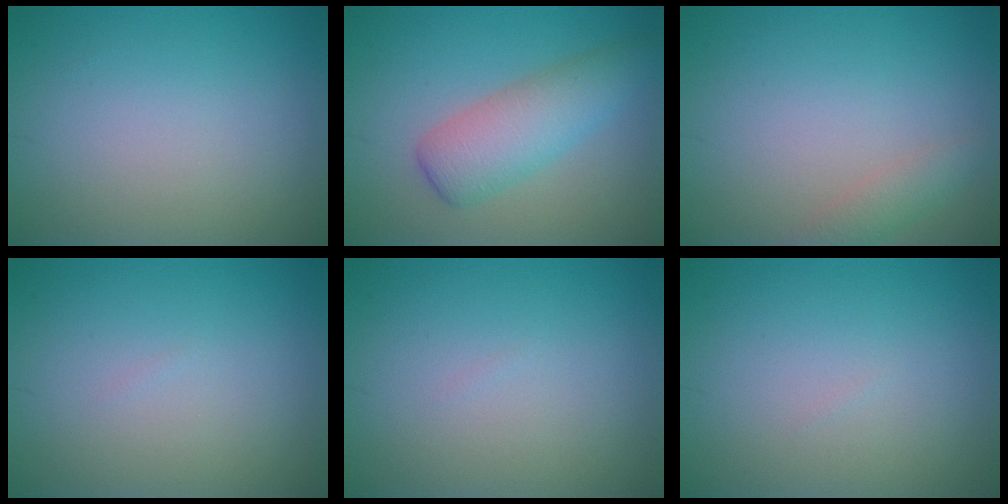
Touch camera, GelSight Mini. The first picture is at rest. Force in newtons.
{"total": 4.8, "press": 4.8, "slide": 0.1}
{"total": 1.6, "press": 1.6, "slide": 0.2}
{"total": 0.0}
{"total": 0.0}
{"total": 0.0}